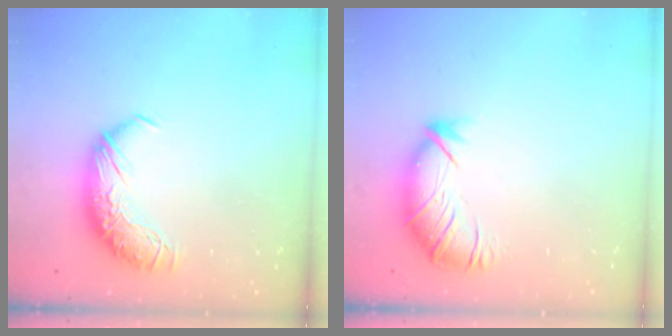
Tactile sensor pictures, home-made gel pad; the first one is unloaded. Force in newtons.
{"total": 2.7, "press": 2.0, "slide": 1.8}